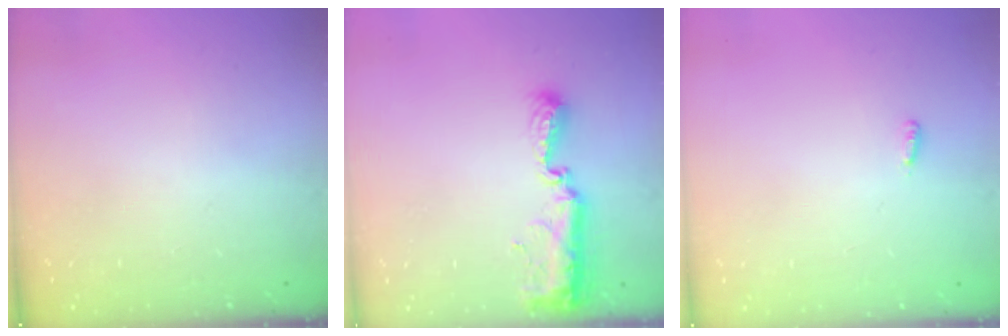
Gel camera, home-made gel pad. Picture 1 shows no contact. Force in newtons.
{"total": 11.2, "press": 10.1, "slide": 4.8}
{"total": 2.7, "press": 2.6, "slide": 0.9}